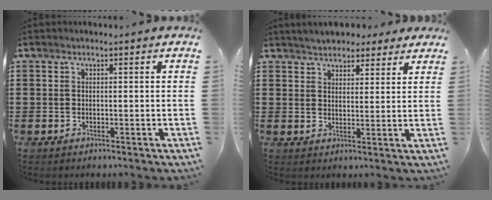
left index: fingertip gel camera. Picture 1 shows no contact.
{"total": 4.0, "force": [3.7, 1.5, 0.5], "torque": [-0.024, 0.000, 0.070]}